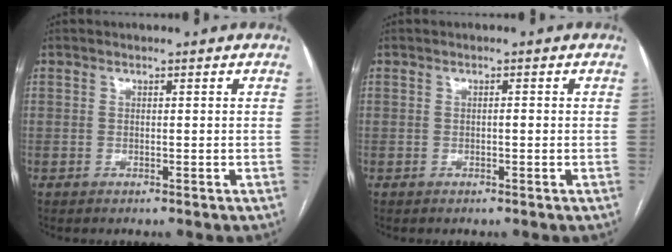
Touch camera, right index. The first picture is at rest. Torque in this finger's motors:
{"motor_torque": [0.29, 0.06, 0.04, 0.02]}